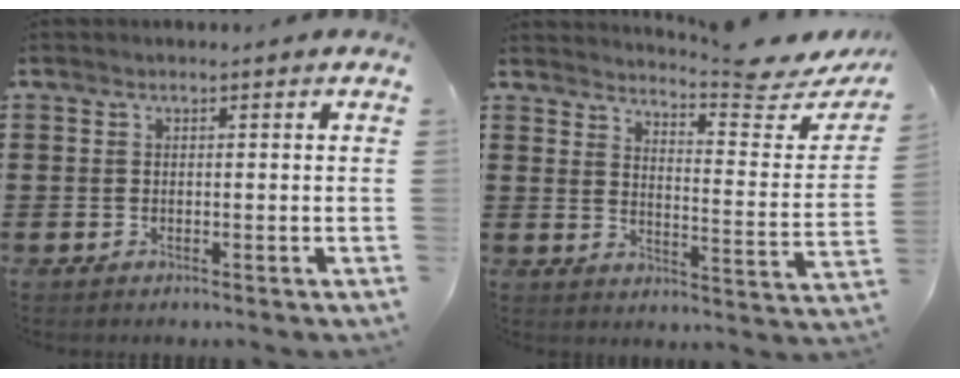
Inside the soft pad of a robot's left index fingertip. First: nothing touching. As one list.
[{"total": 6.0, "force": [5.5, -0.1, 2.2], "torque": [-0.044, -0.044, 0.089]}]